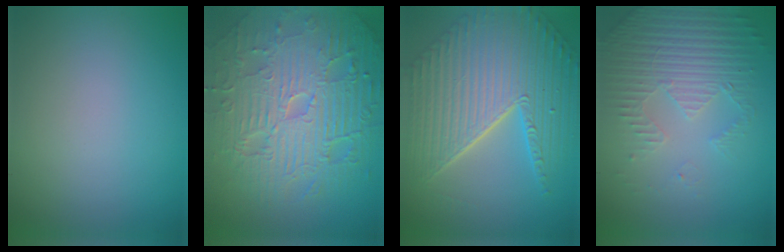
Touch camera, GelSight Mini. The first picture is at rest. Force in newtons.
{"total": 11.6, "press": 7.5, "slide": 8.9}
{"total": 10.8, "press": 7.3, "slide": 8.0}
{"total": 5.1, "press": 3.5, "slide": 3.8}